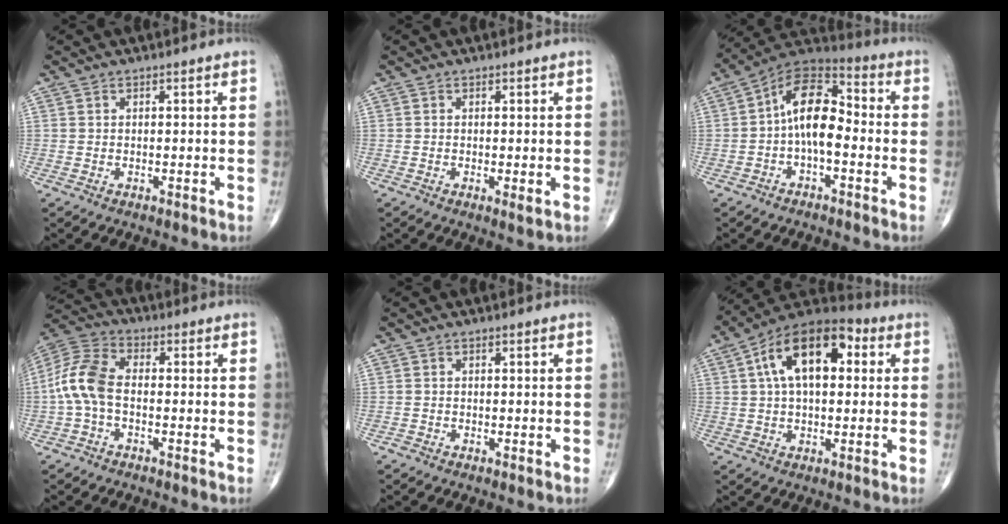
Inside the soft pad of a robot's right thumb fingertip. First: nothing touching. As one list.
[{"total": 1.3, "force": [-0.3, 0.3, 1.2], "torque": [-0.027, -0.008, -0.006]}, {"total": 12.1, "force": [-1.3, 6.4, 10.2], "torque": [-0.157, 0.044, -0.036]}, {"total": 9.5, "force": [-1.3, 5.3, 7.7], "torque": [-0.170, 0.028, -0.038]}, {"total": 0.5, "force": [-0.3, 0.3, 0.3], "torque": [-0.005, -0.001, -0.007]}, {"total": 16.2, "force": [3.8, 8.7, 13.1], "torque": [-0.199, 0.029, 0.052]}]